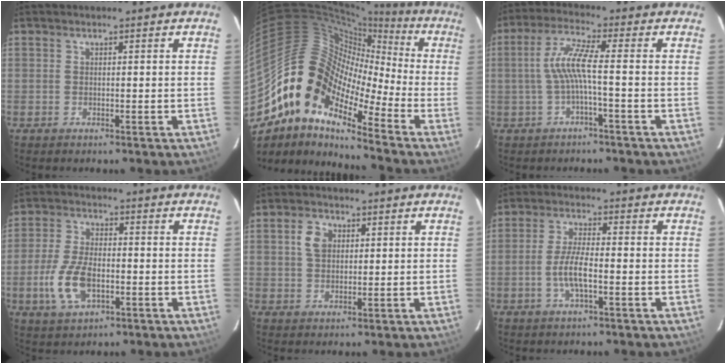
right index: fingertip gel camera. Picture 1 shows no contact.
{"total": 14.2, "force": [-7.4, 8.0, 9.0], "torque": [-0.136, 0.011, -0.166]}
{"total": 6.0, "force": [-1.4, -0.2, 5.8], "torque": [-0.131, 0.008, -0.023]}
{"total": 10.0, "force": [-2.9, 5.3, 8.0], "torque": [-0.175, -0.001, -0.050]}
{"total": 4.3, "force": [1.3, 3.2, 2.5], "torque": [-0.045, 0.013, 0.025]}
{"total": 5.7, "force": [-1.8, 1.2, 5.2], "torque": [-0.108, 0.002, -0.036]}